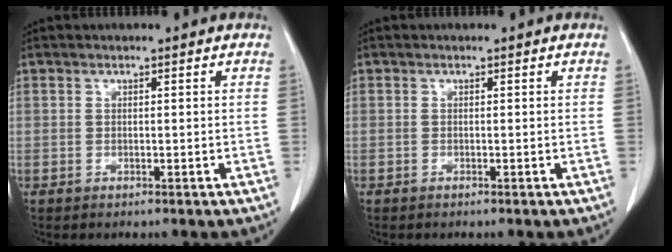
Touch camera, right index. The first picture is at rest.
{"total": 0.0}